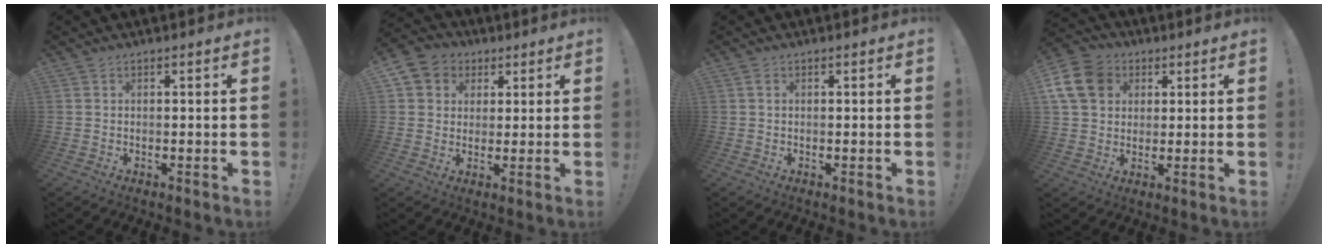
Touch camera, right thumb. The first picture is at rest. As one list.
[{"total": 6.8, "force": [1.8, 6.4, 1.6], "torque": [-0.026, -0.002, 0.040]}, {"total": 0.9, "force": [0.2, 0.6, 0.7], "torque": [-0.007, 0.001, 0.002]}, {"total": 13.4, "force": [4.1, 10.9, 6.7], "torque": [-0.112, -0.011, 0.086]}]